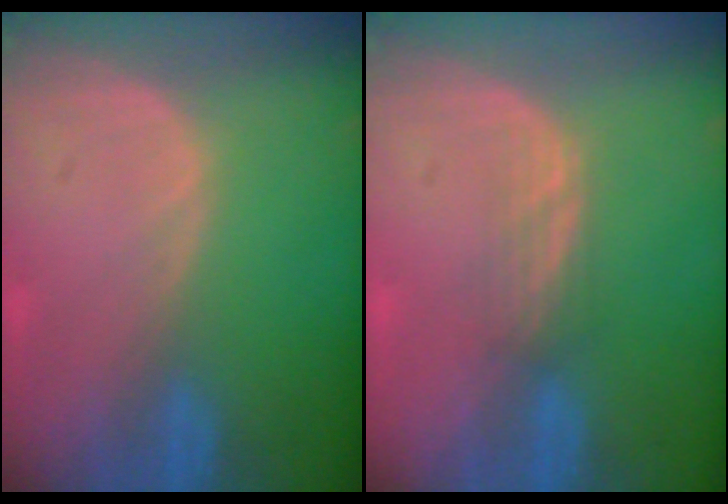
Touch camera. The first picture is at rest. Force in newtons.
{"total": 2.3, "press": 2.2, "slide": 0.5}